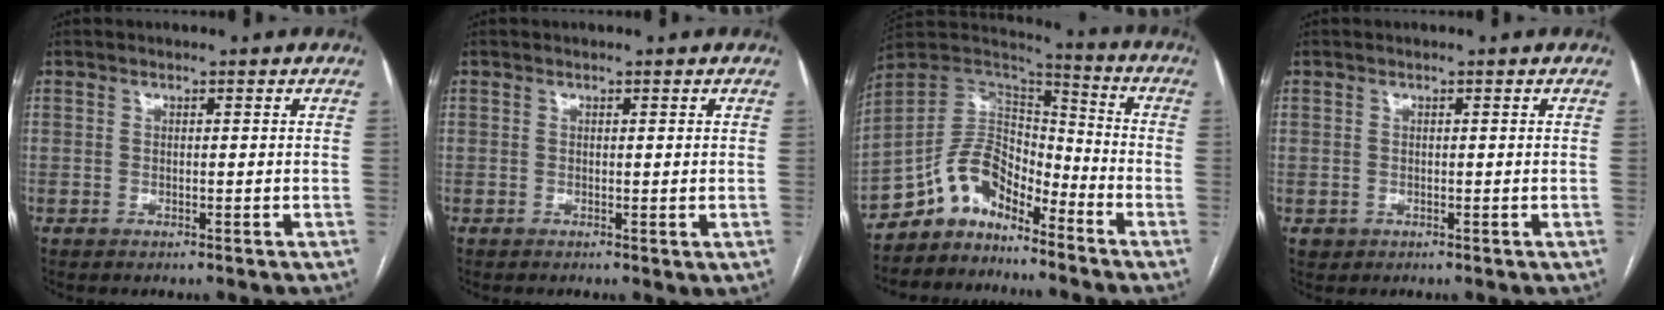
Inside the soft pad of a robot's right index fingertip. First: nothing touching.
{"total": 1.0, "force": [0.1, 0.3, 1.0], "torque": [-0.019, -0.005, 0.003]}
{"total": 10.2, "force": [-8.0, 4.8, 4.1], "torque": [-0.072, 0.046, -0.151]}
{"total": 1.3, "force": [-0.1, 1.3, 0.1], "torque": [0.003, 0.005, 0.000]}